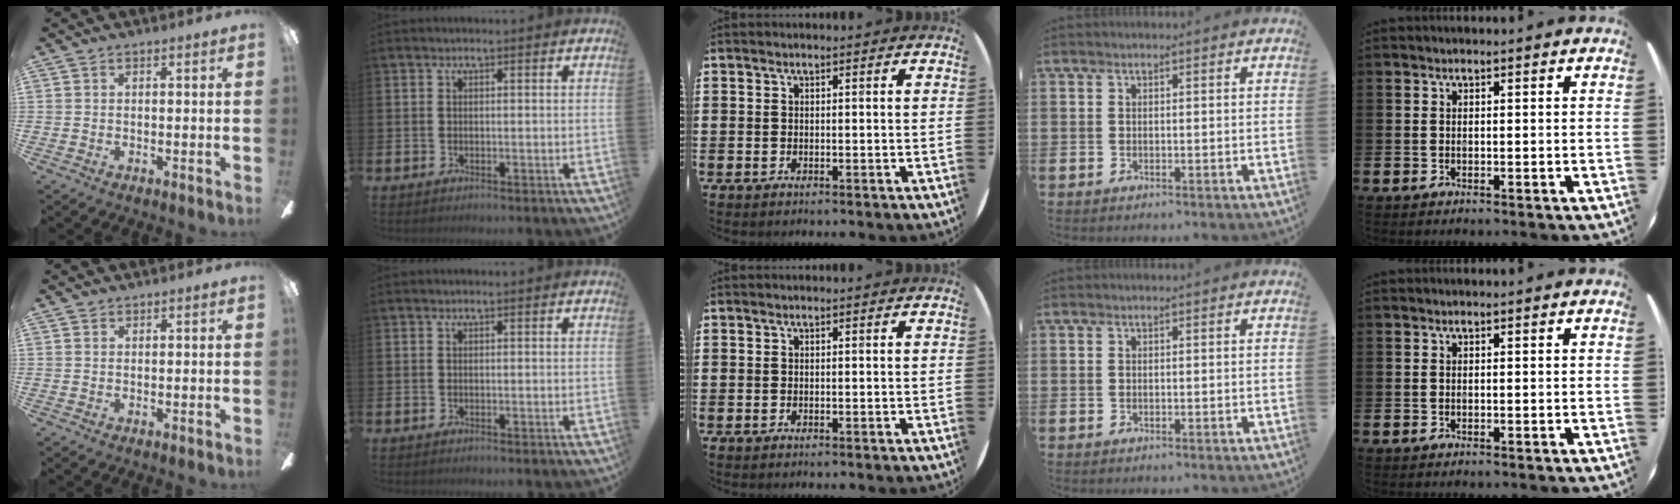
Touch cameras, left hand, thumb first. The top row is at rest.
{"thumb": {"total": 0.5, "force": [0.4, 0.3, 0.1], "torque": [-0.003, 0.002, 0.008]}}